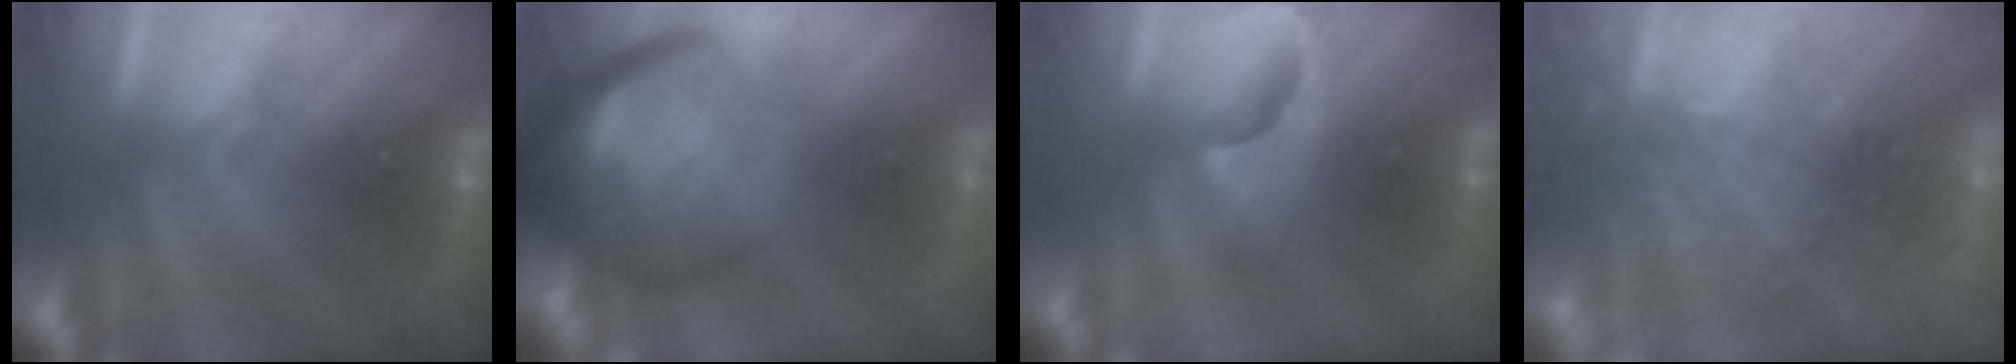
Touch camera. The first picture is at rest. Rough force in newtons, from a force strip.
{"total": 7.8}
{"total": 4.7}
{"total": 6.1}